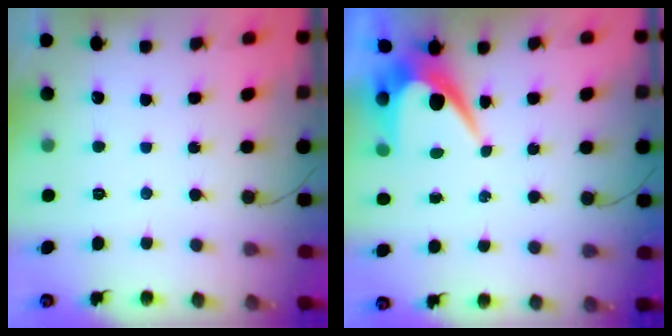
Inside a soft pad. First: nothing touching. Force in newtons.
{"total": 6.1, "press": 6.1, "slide": 0.5}